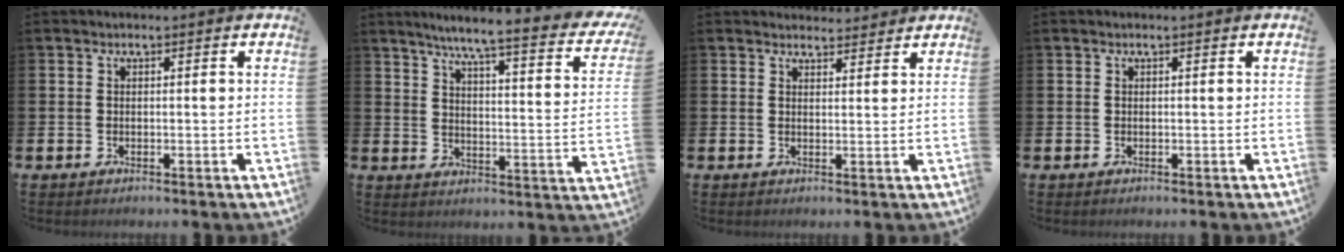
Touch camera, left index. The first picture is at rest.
{"total": 6.1, "force": [5.0, 0.3, 3.6], "torque": [-0.077, -0.046, 0.072]}
{"total": 2.7, "force": [2.6, 0.6, -0.2], "torque": [0.005, -0.015, 0.046]}
{"total": 0.0}